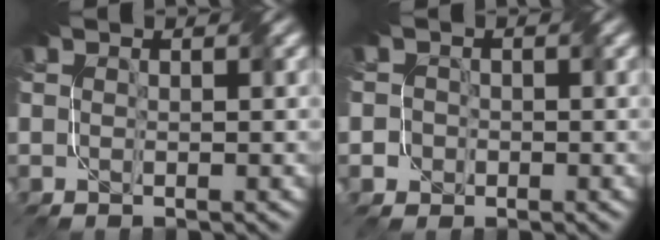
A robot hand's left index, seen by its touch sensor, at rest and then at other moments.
{"total": 1.6, "force": [-0.6, 1.5, 0.3], "torque": [0.011, 0.016, -0.027]}